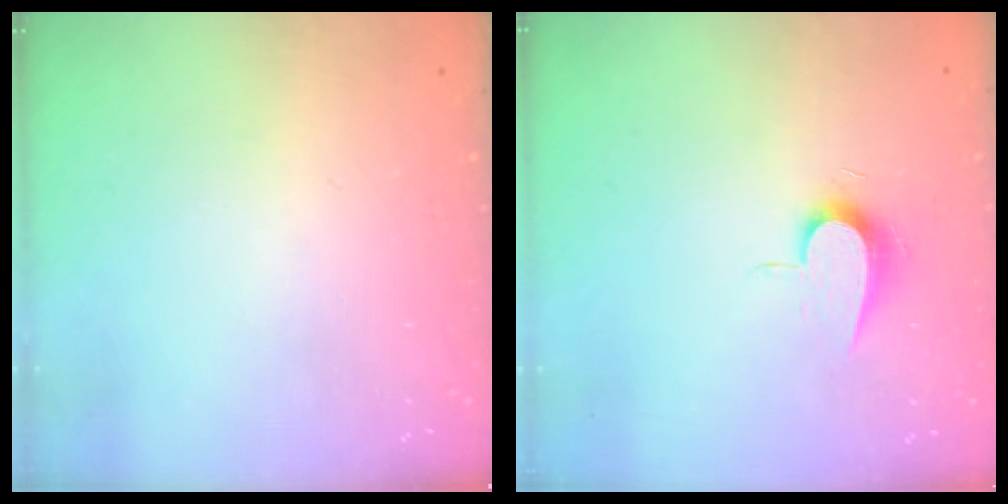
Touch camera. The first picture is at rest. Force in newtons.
{"total": 7.1, "press": 7.1, "slide": 0.7}